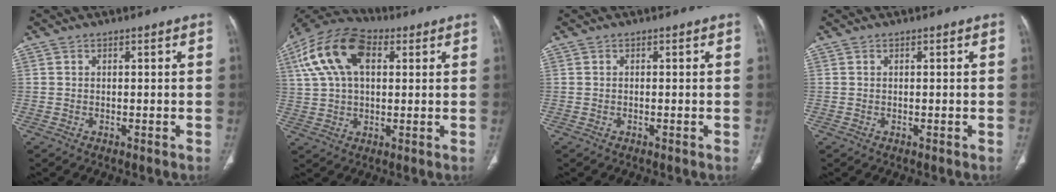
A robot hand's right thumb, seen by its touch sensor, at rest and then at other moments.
{"total": 15.7, "force": [5.1, 9.1, 11.7], "torque": [-0.221, 0.021, 0.087]}
{"total": 0.0}
{"total": 0.0}